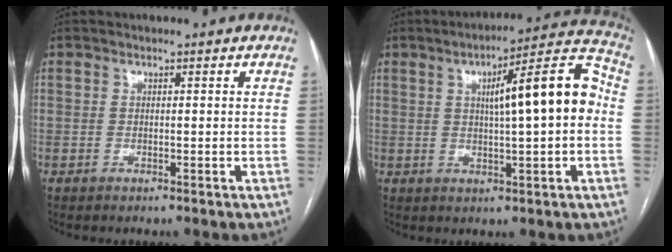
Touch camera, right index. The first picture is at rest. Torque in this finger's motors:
{"motor_torque": [0.53, 0.07, 0.32, 0.12]}